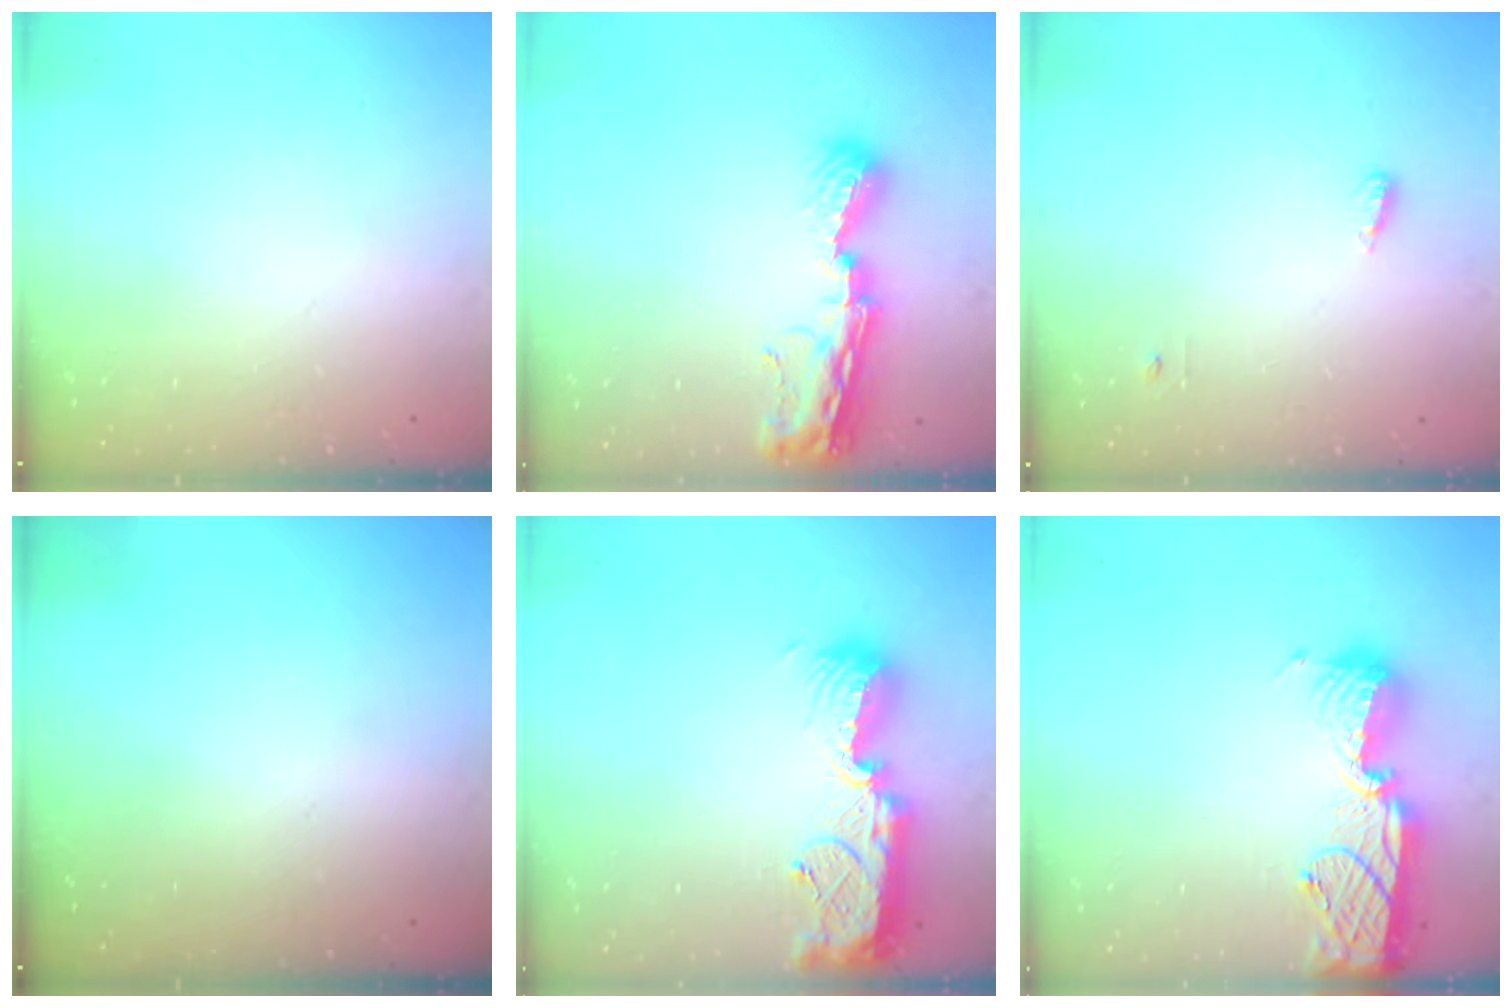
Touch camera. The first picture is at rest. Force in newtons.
{"total": 9.8, "press": 9.7, "slide": 1.0}
{"total": 3.7, "press": 3.6, "slide": 1.0}
{"total": 0.0}
{"total": 13.1, "press": 13.1, "slide": 0.8}
{"total": 15.3, "press": 14.8, "slide": 4.0}